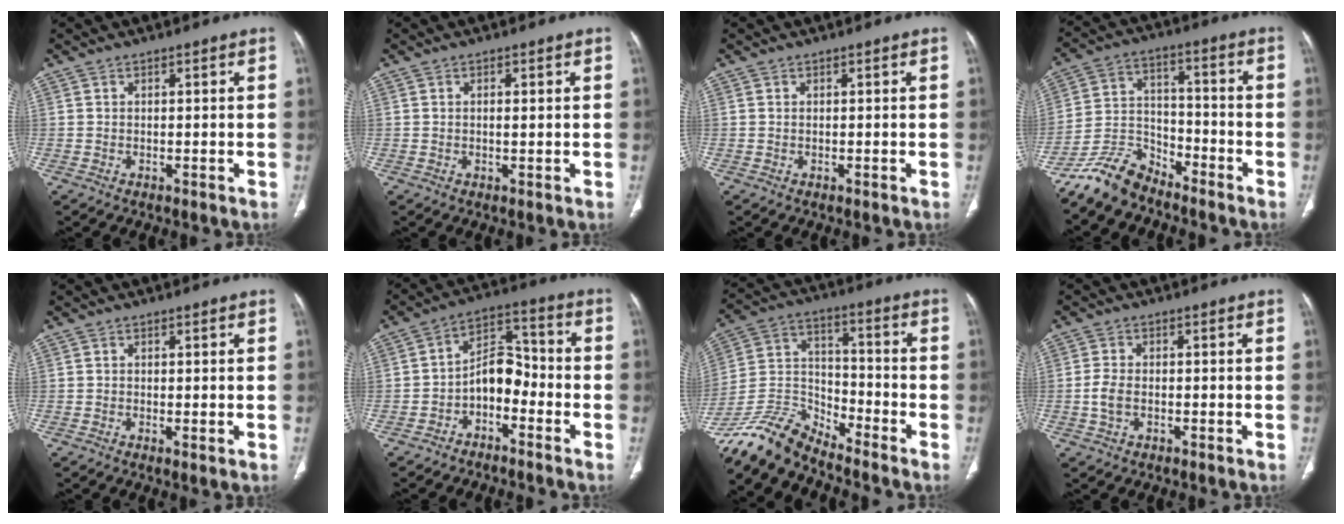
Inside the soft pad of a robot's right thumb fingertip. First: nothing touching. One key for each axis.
{"total": 1.4, "fx": 0.3, "fy": 0.4, "fz": 1.3, "tx": -0.024, "ty": 0.000, "tz": 0.004}
{"total": 0.0}
{"total": 9.1, "fx": -8.1, "fy": 3.7, "fz": 1.8, "tx": -0.024, "ty": 0.069, "tz": -0.163}
{"total": 1.0, "fx": -0.2, "fy": 0.3, "fz": 1.0, "tx": -0.019, "ty": -0.005, "tz": -0.003}
{"total": 8.3, "fx": -3.4, "fy": 5.2, "fz": 5.6, "tx": -0.070, "ty": 0.054, "tz": -0.068}
{"total": 11.2, "fx": -10.8, "fy": 1.9, "fz": 1.9, "tx": -0.046, "ty": 0.077, "tz": -0.221}
{"total": 3.4, "fx": -0.7, "fy": 2.1, "fz": 2.5, "tx": -0.055, "ty": 0.011, "tz": -0.014}